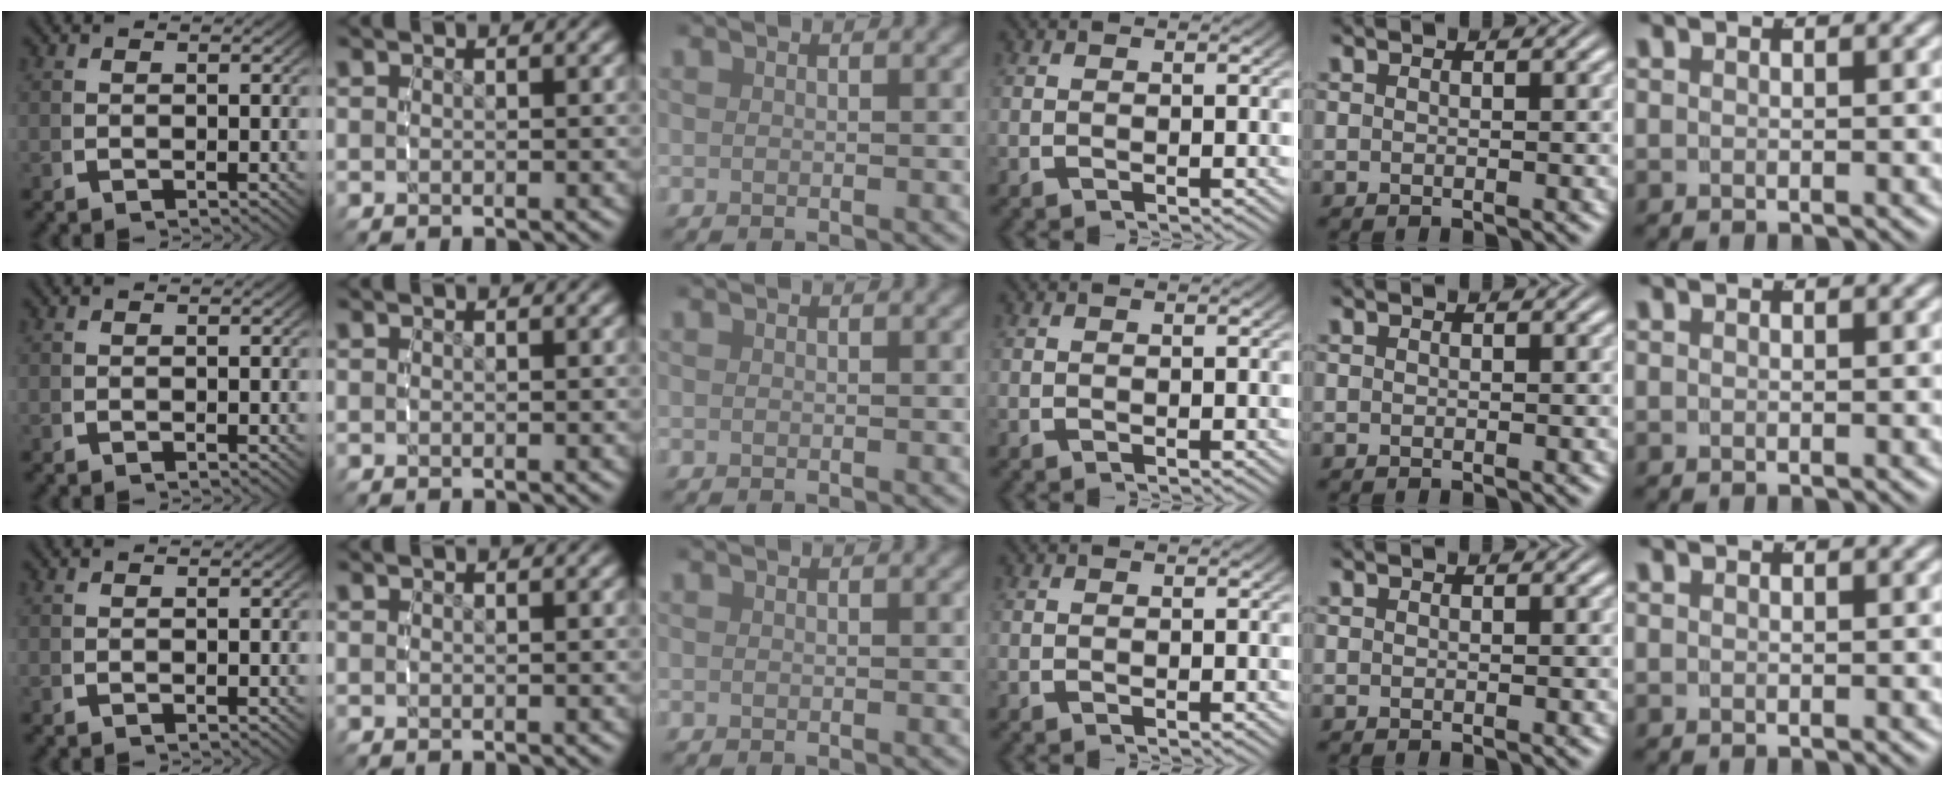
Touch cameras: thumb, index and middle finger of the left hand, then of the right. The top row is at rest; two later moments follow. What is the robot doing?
{"motion": "reach", "object": "calculator"}